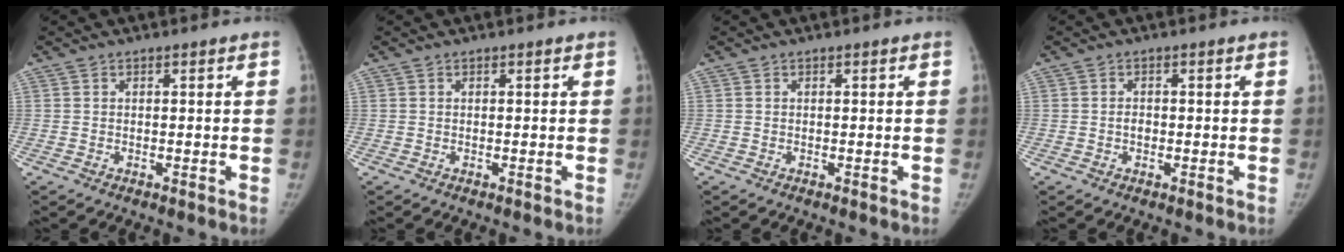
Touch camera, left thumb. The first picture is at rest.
{"total": 0.0}
{"total": 0.0}
{"total": 1.3, "force": [-0.3, 1.0, 0.8], "torque": [-0.009, 0.004, -0.006]}